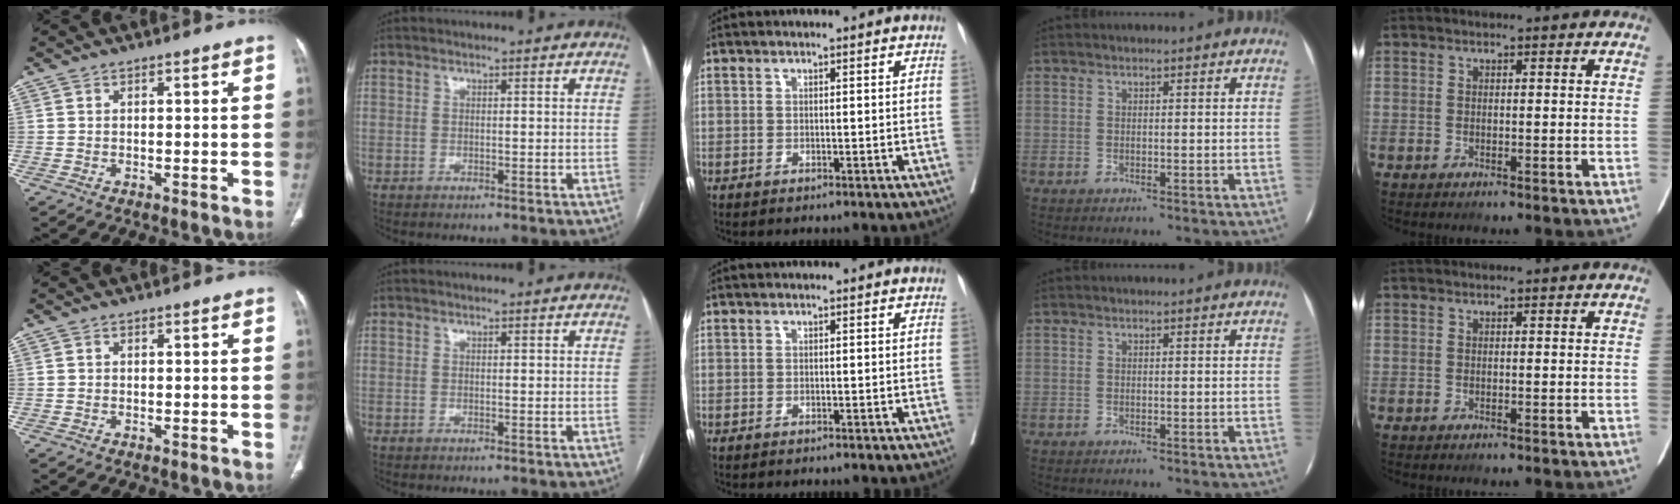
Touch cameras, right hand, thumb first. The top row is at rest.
{}